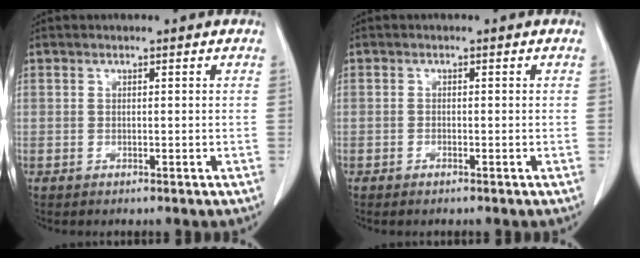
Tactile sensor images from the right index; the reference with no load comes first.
{"total": 0.8, "force": [-0.7, 0.2, 0.5], "torque": [-0.012, -0.002, -0.009]}